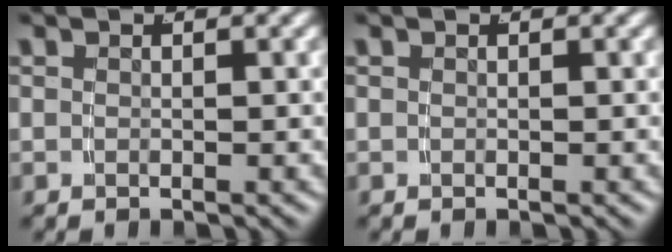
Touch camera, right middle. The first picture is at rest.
{"total": 0.0}